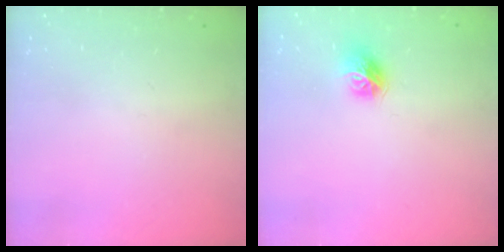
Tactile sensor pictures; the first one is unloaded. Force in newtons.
{"total": 9.4, "press": 9.4, "slide": 0.5}